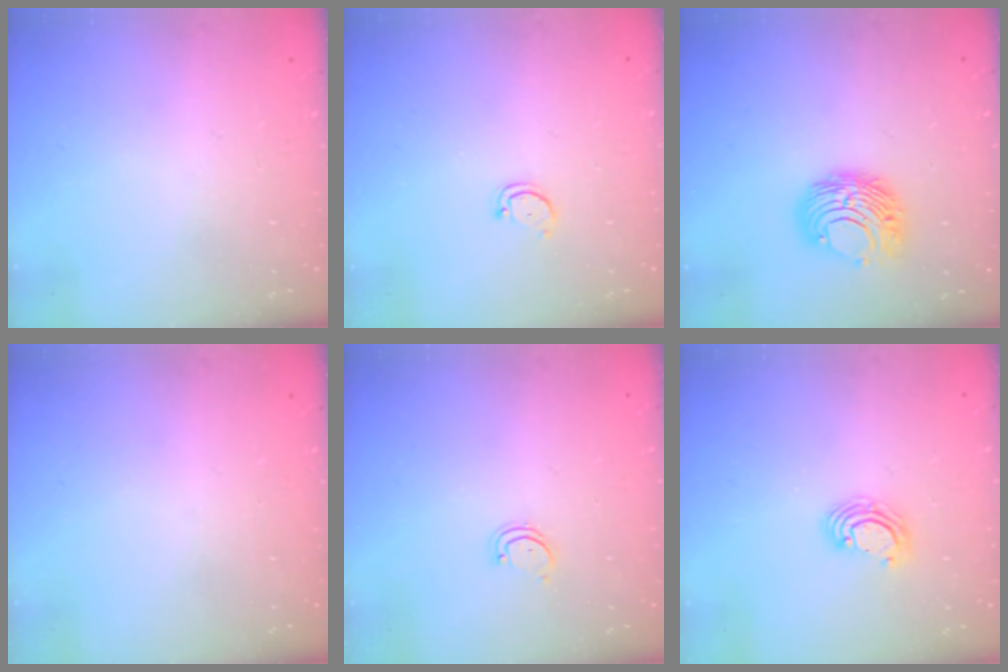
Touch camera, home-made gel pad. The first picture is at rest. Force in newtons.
{"total": 2.3, "press": 2.3, "slide": 0.4}
{"total": 8.6, "press": 8.6, "slide": 0.5}
{"total": 0.0}
{"total": 1.9, "press": 1.9, "slide": 0.2}
{"total": 3.6, "press": 3.6, "slide": 0.2}